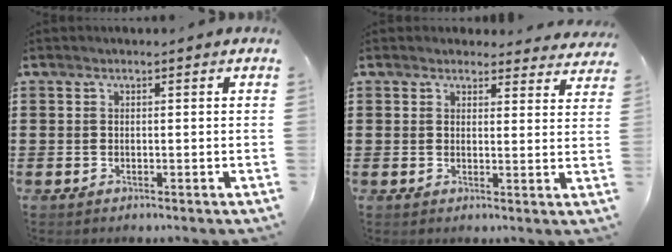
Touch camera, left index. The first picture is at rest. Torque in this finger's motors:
{"motor_torque": [1.05, -1.09, 0.57, 0.00]}